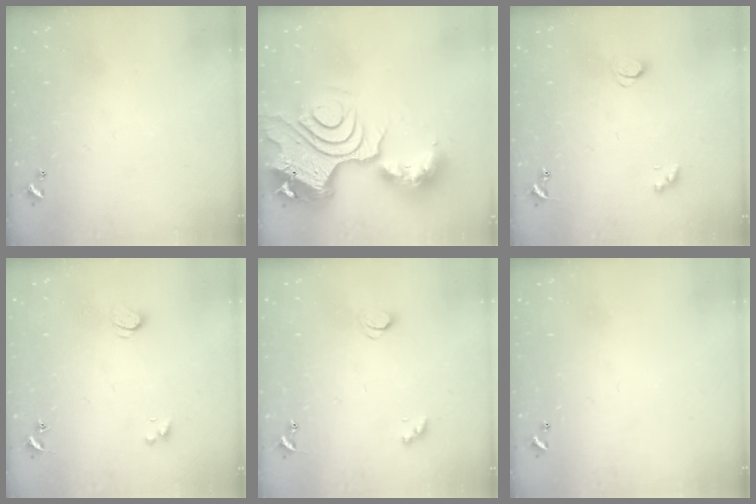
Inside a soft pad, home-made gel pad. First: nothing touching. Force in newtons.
{"total": 21.8, "press": 21.6, "slide": 2.5}
{"total": 1.7, "press": 1.6, "slide": 0.4}
{"total": 1.4, "press": 1.4, "slide": 0.4}
{"total": 1.7, "press": 1.6, "slide": 0.4}
{"total": 0.0}